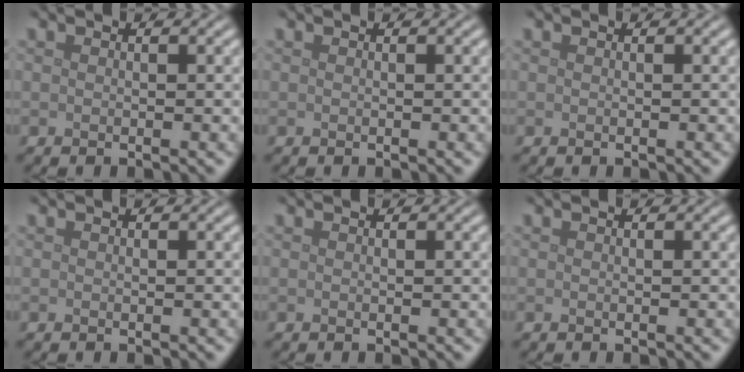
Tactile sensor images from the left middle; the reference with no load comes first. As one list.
[{"total": 0.0}, {"total": 0.0}, {"total": 0.0}, {"total": 0.0}, {"total": 0.0}]